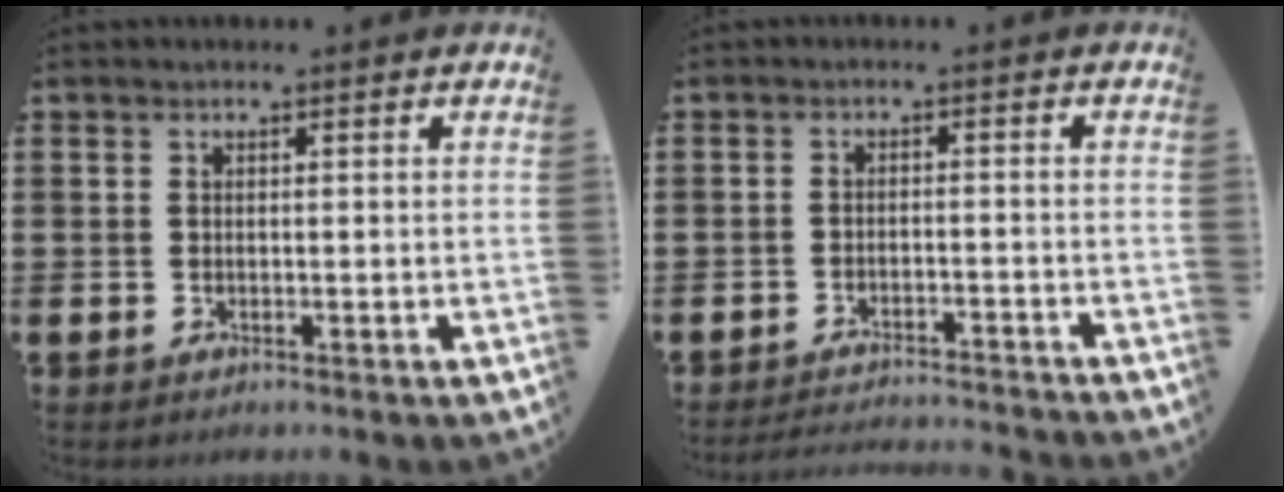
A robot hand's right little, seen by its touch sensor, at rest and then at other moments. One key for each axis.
{"total": 2.4, "fx": -2.4, "fy": -0.2, "fz": 0.1, "tx": -0.003, "ty": 0.002, "tz": -0.051}